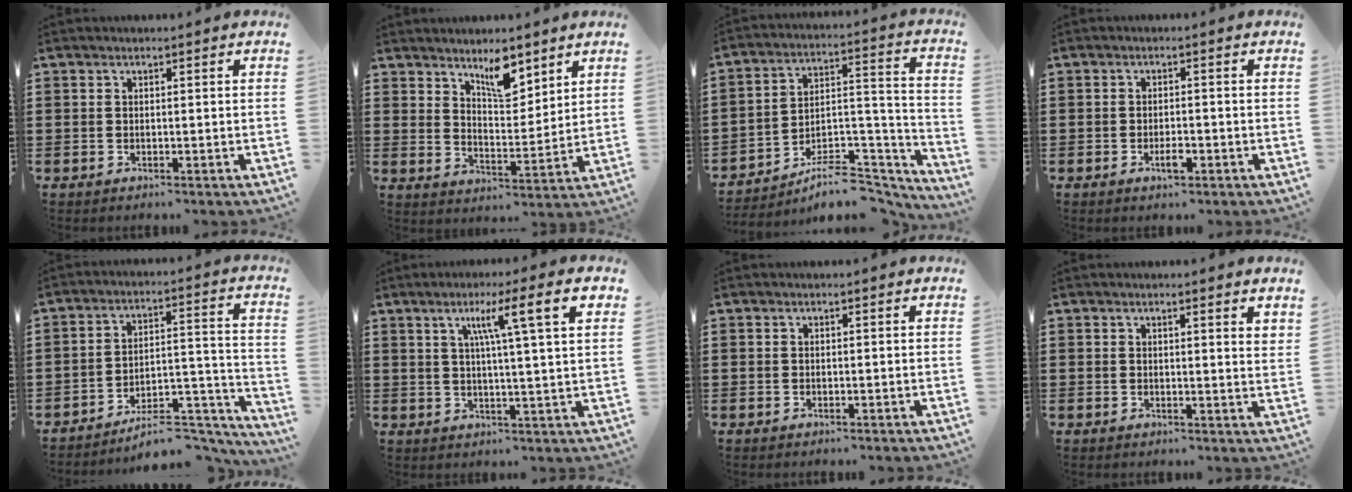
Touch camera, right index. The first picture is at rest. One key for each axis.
{"total": 6.7, "fx": 5.1, "fy": 2.5, "fz": 3.7, "tx": -0.061, "ty": -0.017, "tz": 0.086}
{"total": 8.1, "fx": -6.4, "fy": 3.3, "fz": 3.7, "tx": -0.050, "ty": 0.018, "tz": -0.115}
{"total": 2.6, "fx": -1.2, "fy": 0.8, "fz": 2.1, "tx": -0.046, "ty": -0.003, "tz": -0.023}
{"total": 8.3, "fx": -7.2, "fy": 2.4, "fz": 3.4, "tx": -0.040, "ty": 0.023, "tz": -0.134}
{"total": 8.4, "fx": 3.3, "fy": -0.2, "fz": 7.7, "tx": -0.141, "ty": -0.004, "tz": 0.048}
{"total": 0.0}
{"total": 1.4, "fx": 1.2, "fy": 0.0, "fz": 0.6, "tx": -0.015, "ty": 0.001, "tz": 0.023}